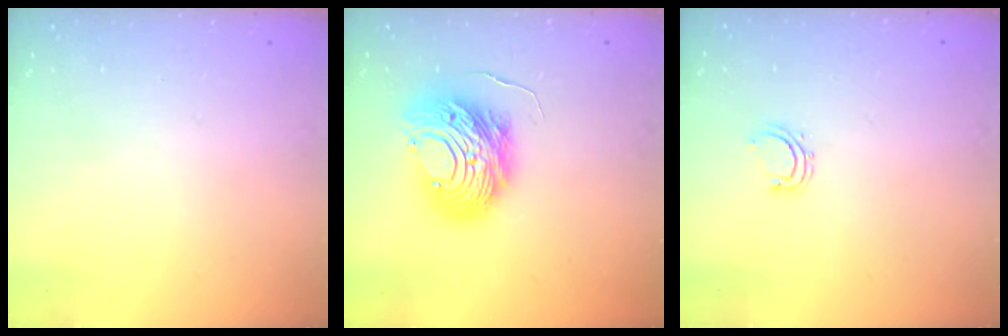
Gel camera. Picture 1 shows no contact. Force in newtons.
{"total": 15.5, "press": 15.4, "slide": 1.3}
{"total": 4.2, "press": 4.1, "slide": 0.9}